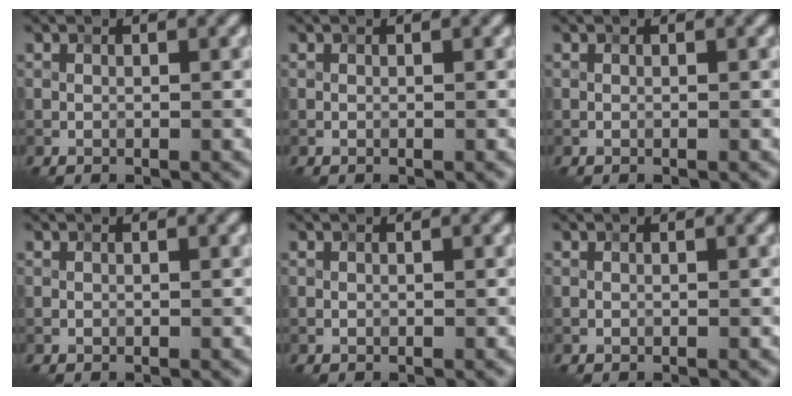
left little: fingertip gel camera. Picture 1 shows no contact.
{"total": 0.0}
{"total": 0.0}
{"total": 0.0}
{"total": 0.0}
{"total": 0.0}